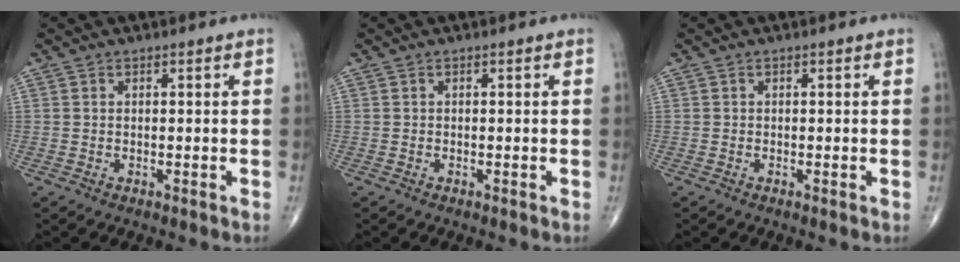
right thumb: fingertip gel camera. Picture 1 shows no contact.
{"total": 0.0}
{"total": 0.0}